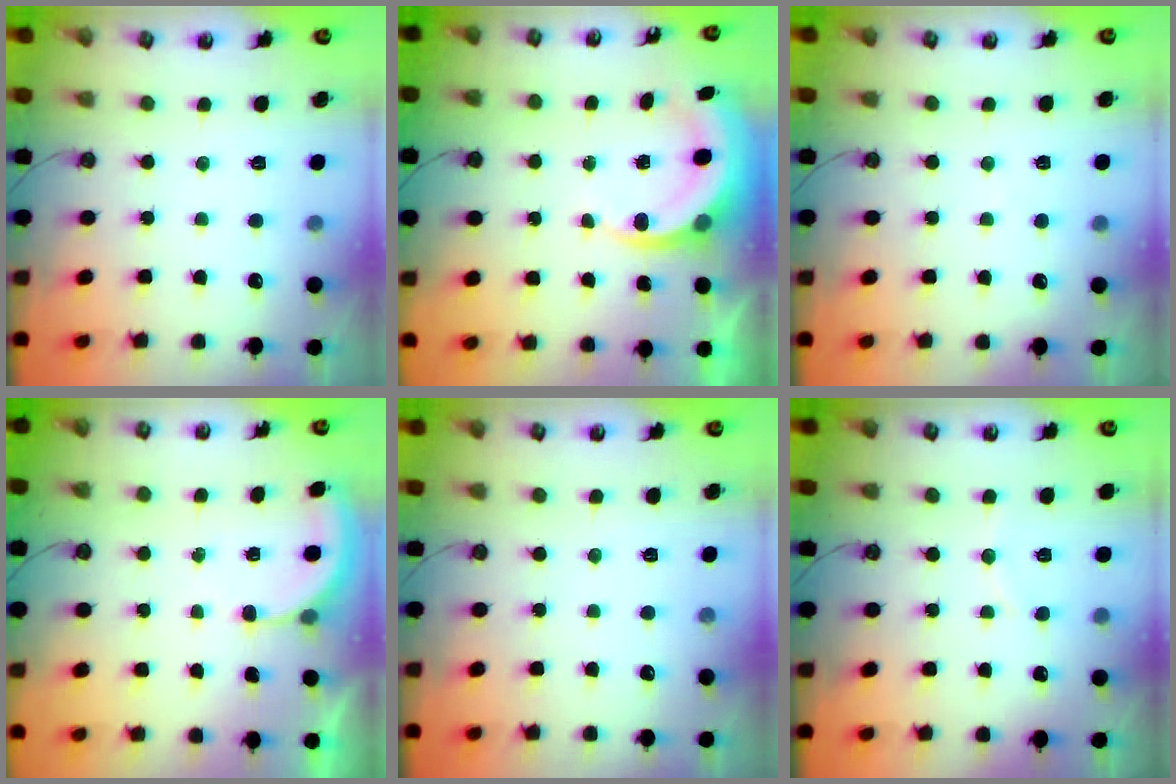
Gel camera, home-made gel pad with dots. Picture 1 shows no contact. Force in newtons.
{"total": 6.4, "press": 6.3, "slide": 1.1}
{"total": 2.6, "press": 2.6, "slide": 0.2}
{"total": 2.9, "press": 2.9, "slide": 0.2}
{"total": 0.0}
{"total": 5.3, "press": 5.3, "slide": 0.6}